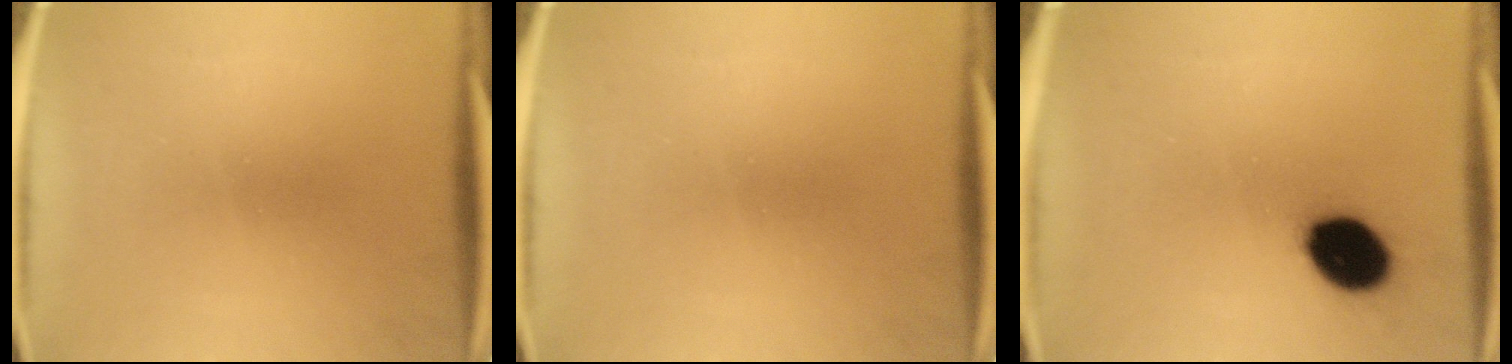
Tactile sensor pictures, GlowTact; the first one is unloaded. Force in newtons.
{"total": 0.0}
{"total": 11.4}